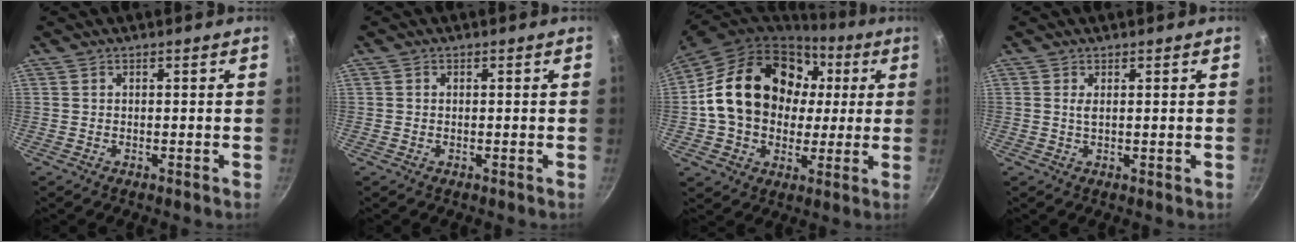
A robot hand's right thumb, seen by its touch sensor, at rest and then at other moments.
{"total": 0.6, "force": [0.1, 0.5, 0.3], "torque": [-0.005, 0.004, 0.002]}
{"total": 23.3, "force": [3.6, 18.0, 14.3], "torque": [-0.223, 0.028, 0.065]}
{"total": 1.3, "force": [0.4, 0.4, 1.2], "torque": [-0.022, -0.003, 0.007]}